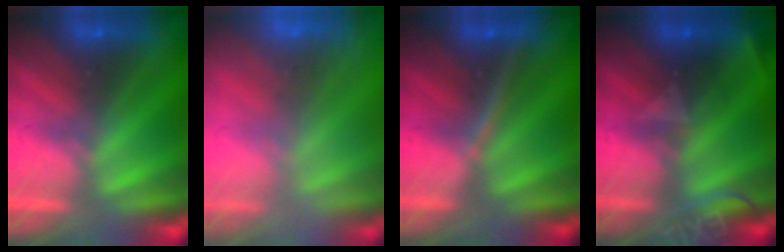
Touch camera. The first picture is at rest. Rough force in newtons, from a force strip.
{"total": 5.8}
{"total": 3.3}
{"total": 2.2}